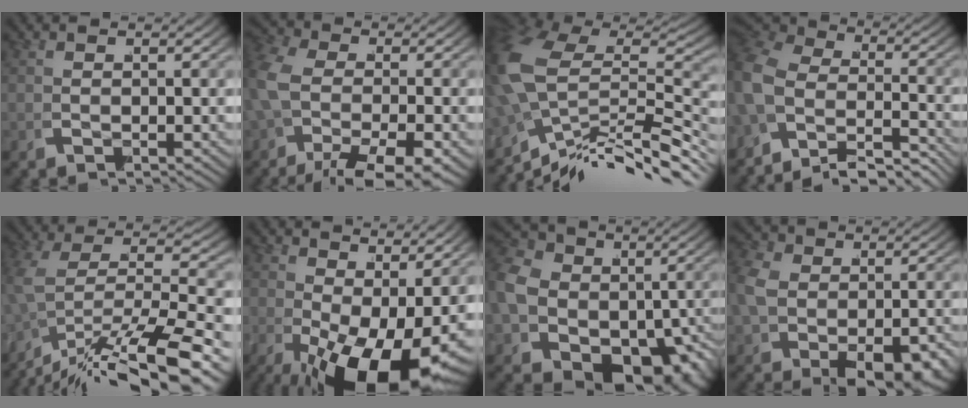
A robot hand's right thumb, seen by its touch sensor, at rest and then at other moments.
{"total": 5.8, "force": [-2.7, 3.0, 4.2], "torque": [-0.090, -0.021, -0.034]}
{"total": 13.1, "force": [-3.6, 8.5, 9.2], "torque": [-0.169, -0.018, -0.049]}
{"total": 8.8, "force": [-4.5, 5.8, 4.9], "torque": [-0.092, -0.031, -0.070]}
{"total": 10.1, "force": [-5.6, 4.7, 7.0], "torque": [-0.134, -0.038, -0.058]}
{"total": 10.3, "force": [-2.1, 4.8, 8.9], "torque": [-0.128, -0.040, -0.008]}
{"total": 16.3, "force": [-3.4, 12.6, 9.7], "torque": [-0.198, -0.067, -0.036]}
{"total": 6.0, "force": [-1.6, 4.1, 4.1], "torque": [-0.080, -0.035, -0.013]}